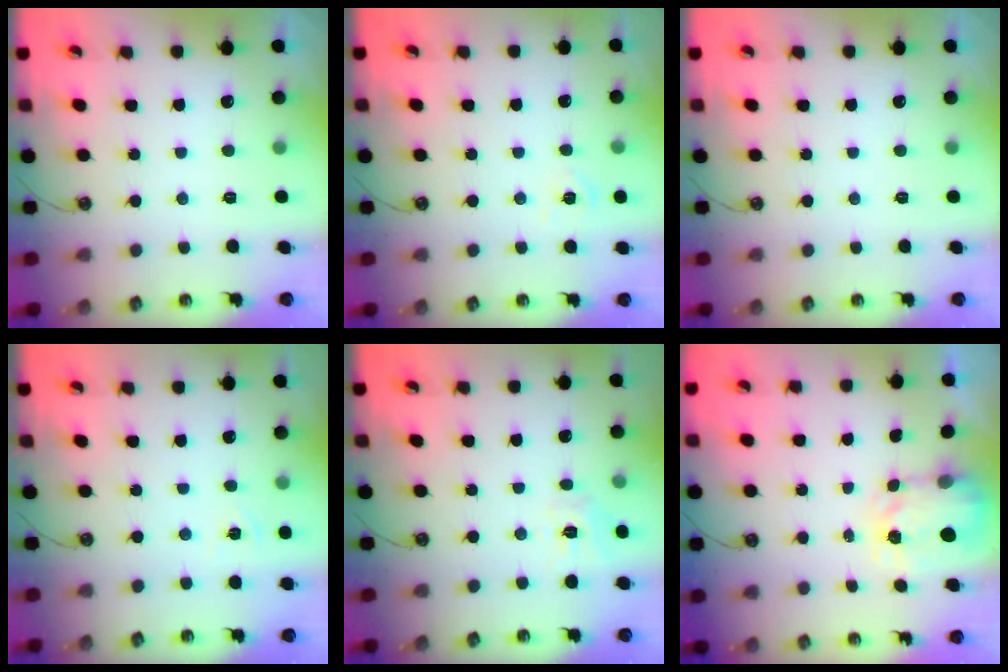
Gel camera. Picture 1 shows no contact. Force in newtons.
{"total": 7.1, "press": 7.0, "slide": 0.5}
{"total": 0.0}
{"total": 3.6, "press": 3.6, "slide": 0.5}
{"total": 7.8, "press": 7.8, "slide": 0.7}
{"total": 3.7, "press": 3.7, "slide": 0.5}